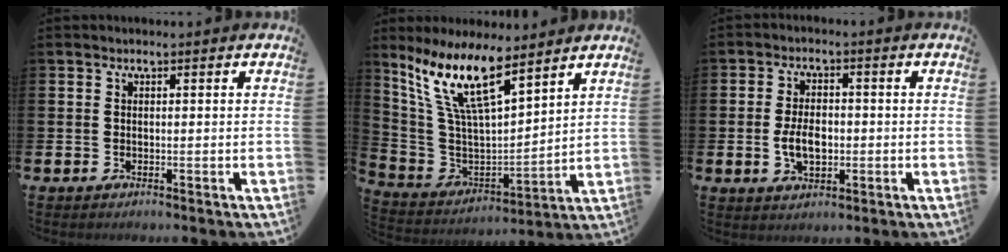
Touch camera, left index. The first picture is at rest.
{"total": 12.1, "force": [8.7, 3.2, 7.7], "torque": [-0.180, -0.036, 0.156]}
{"total": 4.7, "force": [-0.7, 2.8, 3.7], "torque": [-0.050, 0.000, -0.016]}